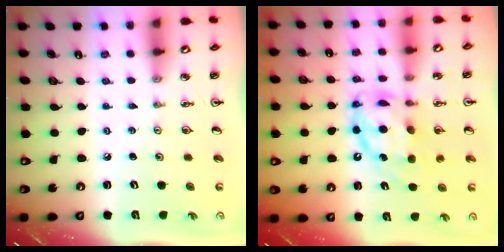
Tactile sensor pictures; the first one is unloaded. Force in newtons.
{"total": 12.1, "press": 12.0, "slide": 1.2}